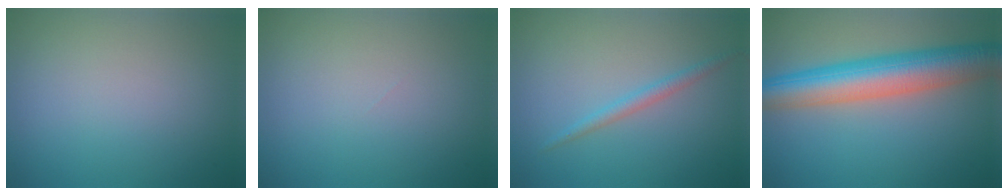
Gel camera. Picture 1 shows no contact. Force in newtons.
{"total": 0.0}
{"total": 1.4, "press": 1.4, "slide": 0.1}
{"total": 8.5, "press": 8.4, "slide": 0.4}